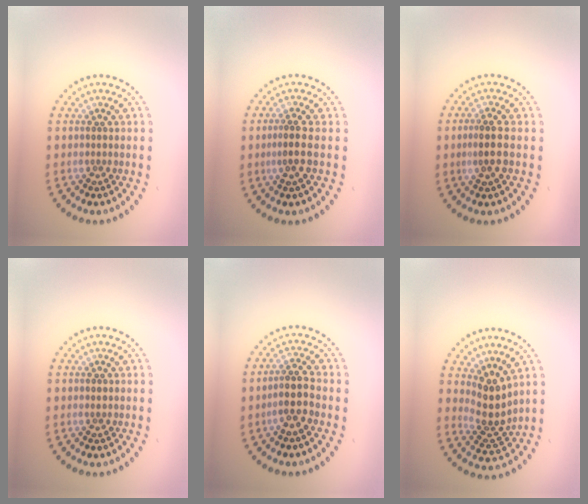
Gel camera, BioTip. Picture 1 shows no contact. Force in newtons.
{"total": 1.8, "press": 1.5, "slide": 0.9}
{"total": 2.4, "press": 2.2, "slide": 1.0}
{"total": 0.7, "press": 0.7, "slide": 0.1}
{"total": 2.6, "press": 2.2, "slide": 1.4}
{"total": 3.5, "press": 2.7, "slide": 2.2}